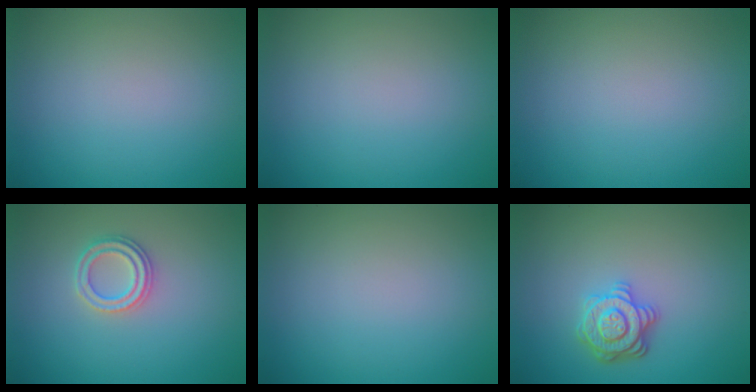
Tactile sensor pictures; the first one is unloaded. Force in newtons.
{"total": 0.0}
{"total": 0.0}
{"total": 2.3, "press": 2.1, "slide": 0.8}
{"total": 0.0}
{"total": 3.2, "press": 3.0, "slide": 1.1}